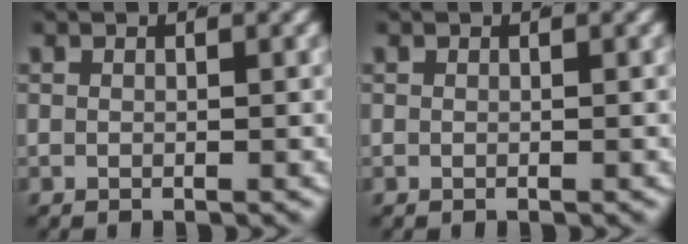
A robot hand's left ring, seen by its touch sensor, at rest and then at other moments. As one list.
[{"total": 0.0}]